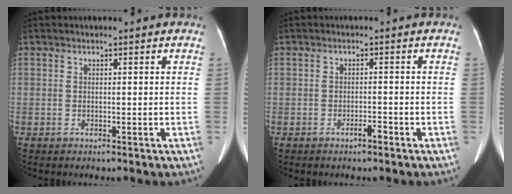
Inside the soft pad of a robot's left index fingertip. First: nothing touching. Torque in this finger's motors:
{"motor_torque": [0.33, 0.24, 0.12, 0.04]}